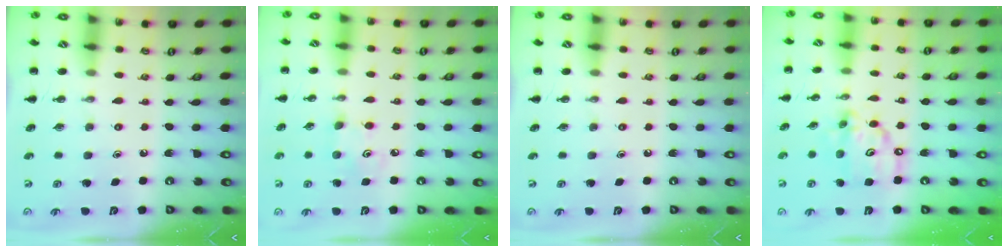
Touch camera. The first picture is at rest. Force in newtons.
{"total": 3.1, "press": 3.0, "slide": 0.8}
{"total": 0.0}
{"total": 11.5, "press": 11.2, "slide": 2.5}